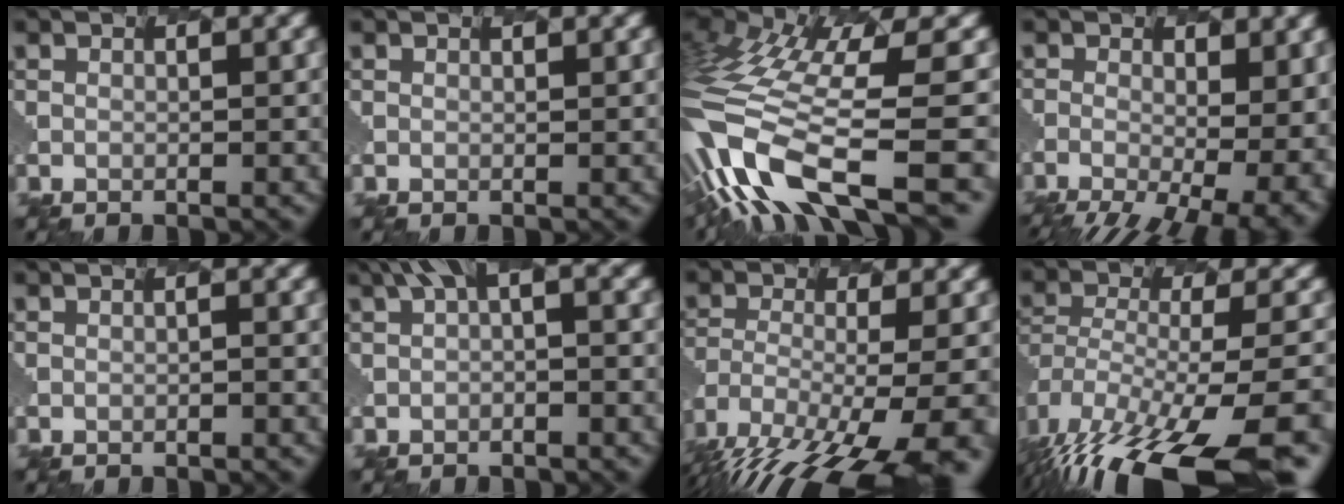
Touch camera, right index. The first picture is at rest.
{"total": 0.0}
{"total": 12.5, "force": [-5.1, 4.4, 10.5], "torque": [-0.244, 0.015, -0.084]}
{"total": 11.7, "force": [-4.4, 5.2, 9.5], "torque": [-0.132, -0.021, -0.040]}
{"total": 0.5, "force": [-0.3, 0.1, 0.4], "torque": [-0.006, 0.005, -0.004]}
{"total": 3.4, "force": [0.7, 0.8, 3.2], "torque": [-0.052, 0.018, 0.004]}
{"total": 13.9, "force": [-10.2, 3.8, 8.7], "torque": [-0.173, -0.024, -0.142]}
{"total": 14.7, "force": [-10.1, 5.2, 9.4], "torque": [-0.201, -0.029, -0.128]}